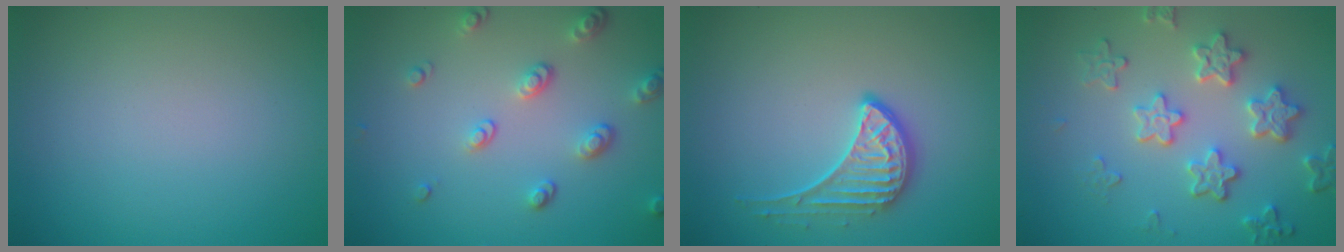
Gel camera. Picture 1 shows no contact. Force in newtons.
{"total": 3.2, "press": 2.6, "slide": 2.0}
{"total": 2.7, "press": 2.2, "slide": 1.6}
{"total": 4.4, "press": 4.1, "slide": 1.6}